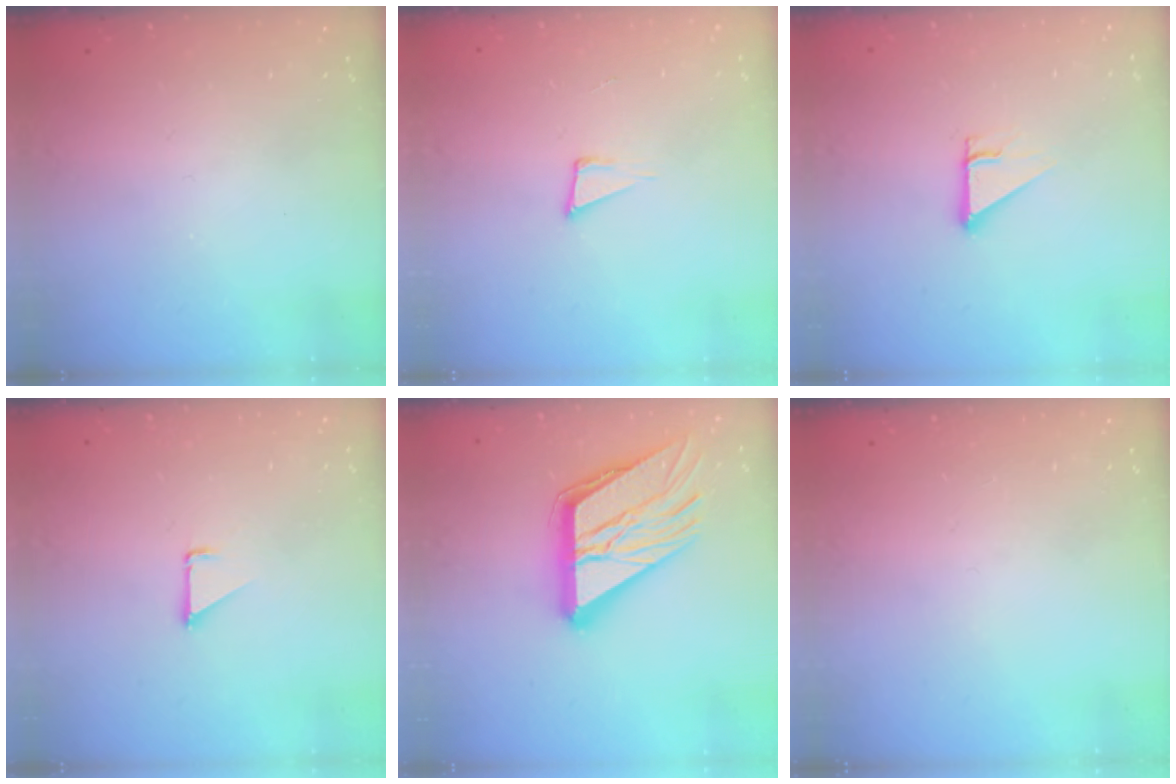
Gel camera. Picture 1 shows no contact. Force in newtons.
{"total": 3.9, "press": 2.4, "slide": 3.1}
{"total": 2.7, "press": 2.7, "slide": 0.1}
{"total": 1.1, "press": 1.1, "slide": 0.1}
{"total": 21.5, "press": 21.3, "slide": 2.9}
{"total": 0.0}